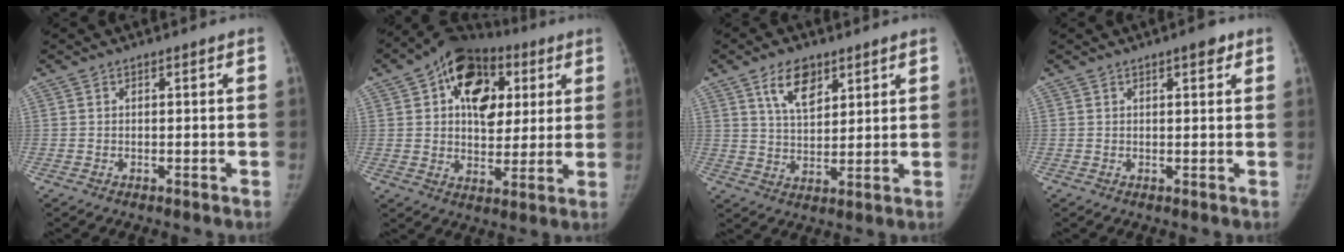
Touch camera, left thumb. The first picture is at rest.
{"total": 17.5, "force": [5.8, 11.8, 11.5], "torque": [-0.128, 0.004, 0.086]}
{"total": 8.0, "force": [4.5, 4.3, 5.0], "torque": [-0.065, -0.027, 0.083]}
{"total": 2.5, "force": [1.4, 0.8, 1.9], "torque": [-0.016, -0.003, 0.016]}